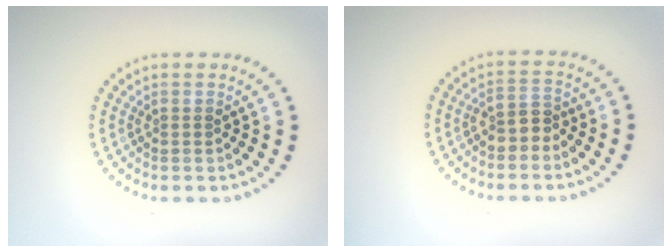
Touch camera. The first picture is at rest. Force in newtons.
{"total": 2.1, "press": 2.0, "slide": 0.8}